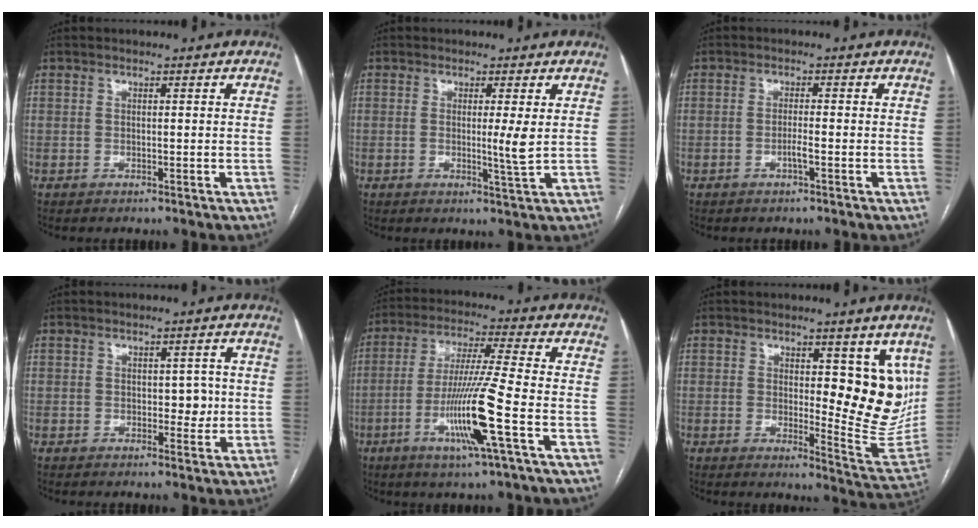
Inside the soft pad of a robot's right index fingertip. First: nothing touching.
{"total": 3.1, "force": [0.2, -0.6, 3.1], "torque": [-0.054, -0.009, 0.003]}
{"total": 1.9, "force": [-0.8, -0.1, 1.7], "torque": [-0.032, 0.000, -0.016]}
{"total": 2.8, "force": [0.1, 1.7, 2.2], "torque": [-0.022, 0.002, 0.003]}
{"total": 12.5, "force": [-4.3, -1.3, 11.7], "torque": [-0.231, -0.017, -0.086]}
{"total": 11.6, "force": [3.9, 4.2, 10.1], "torque": [-0.111, -0.015, 0.059]}